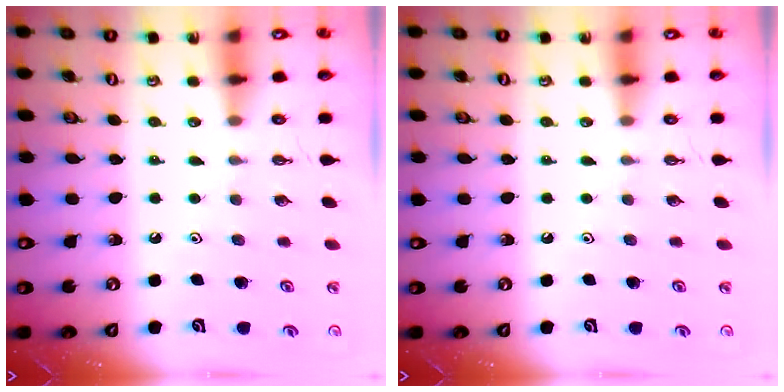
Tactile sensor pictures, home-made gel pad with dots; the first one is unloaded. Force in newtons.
{"total": 0.0}